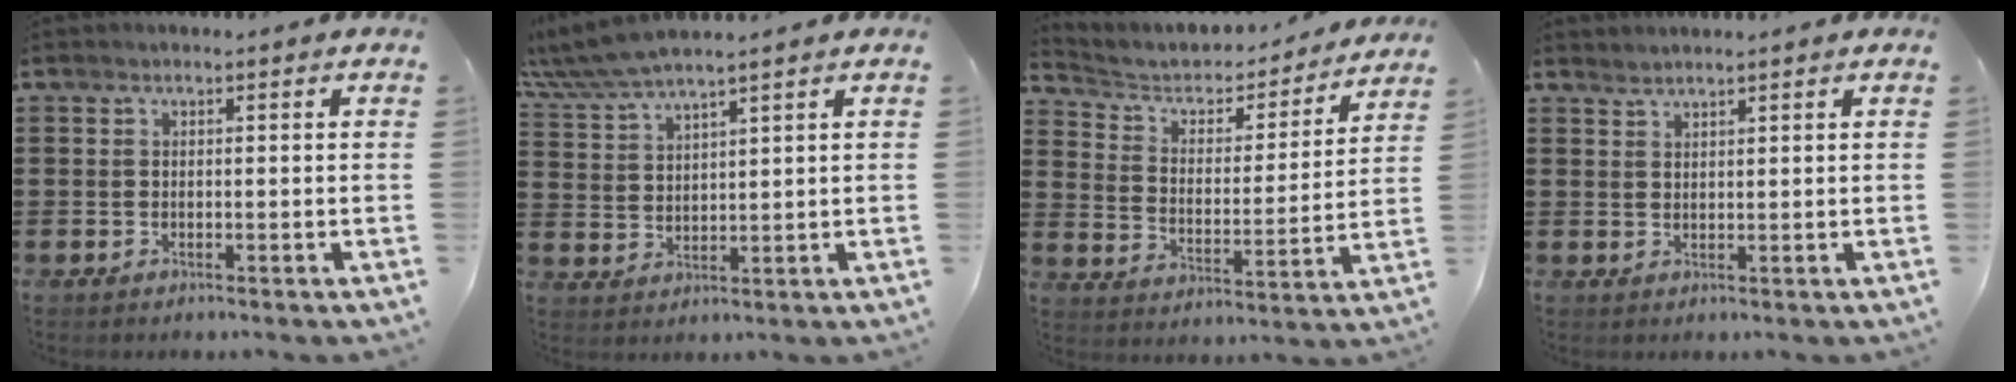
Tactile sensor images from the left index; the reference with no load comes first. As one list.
[{"total": 5.4, "force": [4.9, 0.3, 2.3], "torque": [-0.062, -0.016, 0.088]}, {"total": 3.8, "force": [3.1, 1.8, 1.0], "torque": [-0.043, -0.024, 0.043]}, {"total": 1.3, "force": [1.3, -0.2, 0.0], "torque": [-0.003, -0.001, 0.026]}]